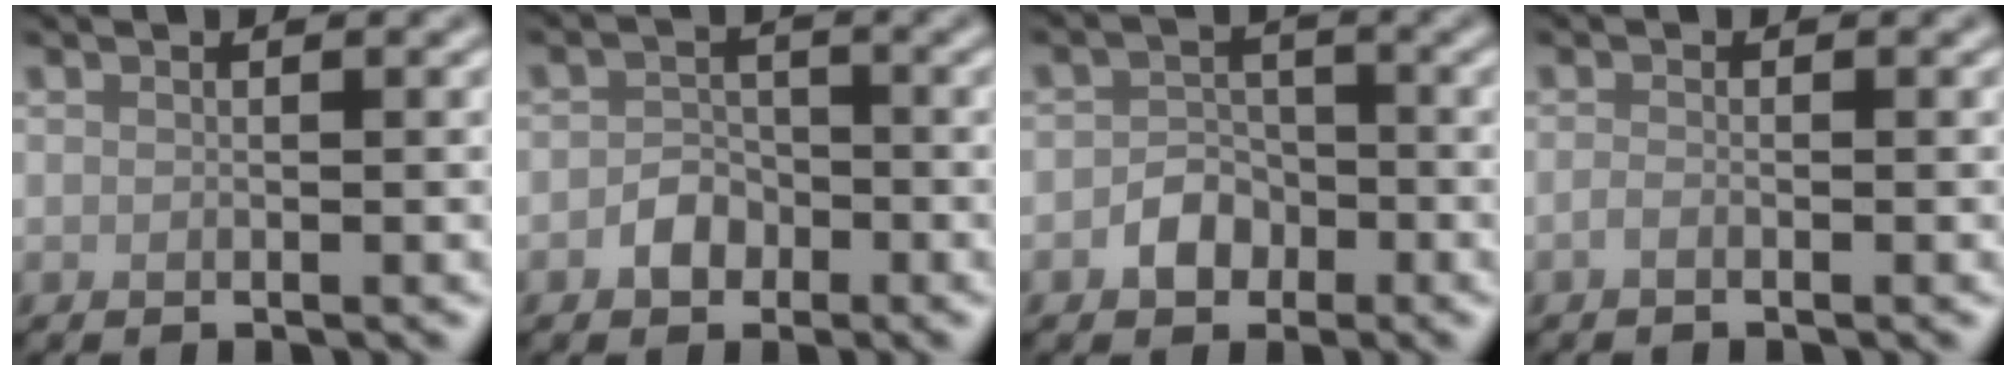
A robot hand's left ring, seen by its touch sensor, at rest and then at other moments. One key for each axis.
{"total": 2.2, "fx": -1.0, "fy": 1.7, "fz": 0.8, "tx": -0.010, "ty": 0.005, "tz": -0.023}
{"total": 2.5, "fx": -1.2, "fy": 2.0, "fz": 1.0, "tx": -0.009, "ty": 0.005, "tz": -0.024}
{"total": 0.7, "fx": -0.4, "fy": 0.2, "fz": 0.5, "tx": -0.012, "ty": -0.001, "tz": -0.011}